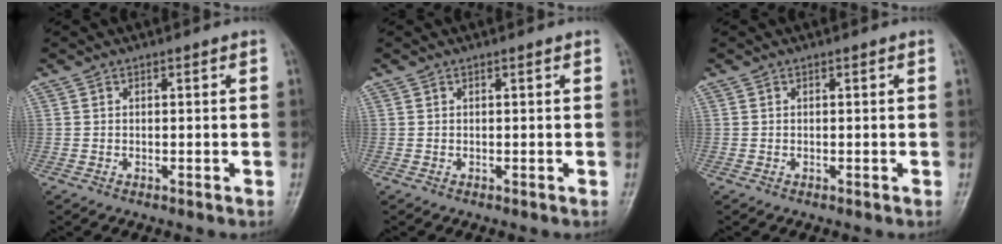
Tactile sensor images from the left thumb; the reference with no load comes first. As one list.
[{"total": 0.0}, {"total": 0.0}]